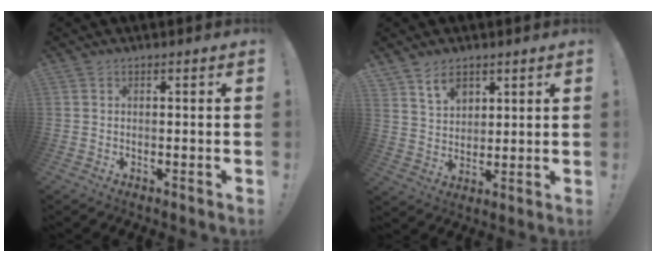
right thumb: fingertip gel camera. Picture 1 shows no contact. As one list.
[{"total": 7.4, "force": [5.0, 4.9, 2.4], "torque": [-0.033, -0.032, 0.094]}]